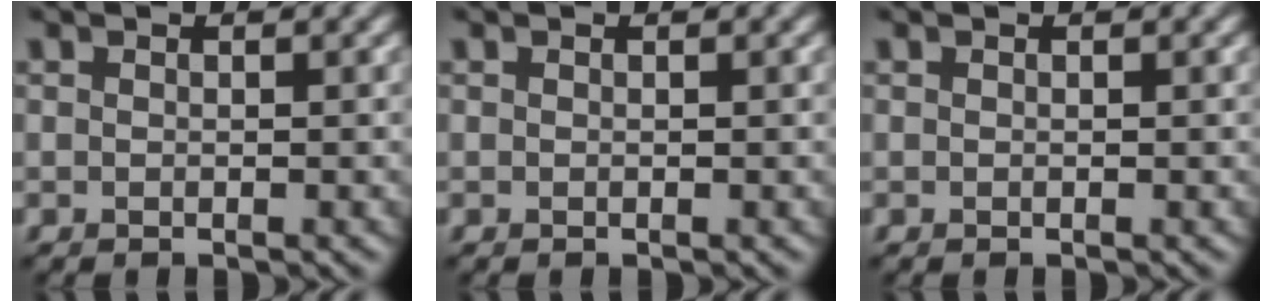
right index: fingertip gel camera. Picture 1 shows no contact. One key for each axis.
{"total": 0.0}
{"total": 0.0}